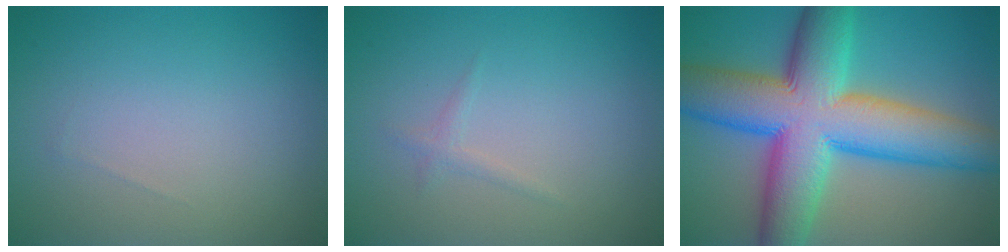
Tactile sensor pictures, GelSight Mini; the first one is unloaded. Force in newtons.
{"total": 0.8, "press": 0.8, "slide": 0.1}
{"total": 14.2, "press": 14.2, "slide": 0.2}